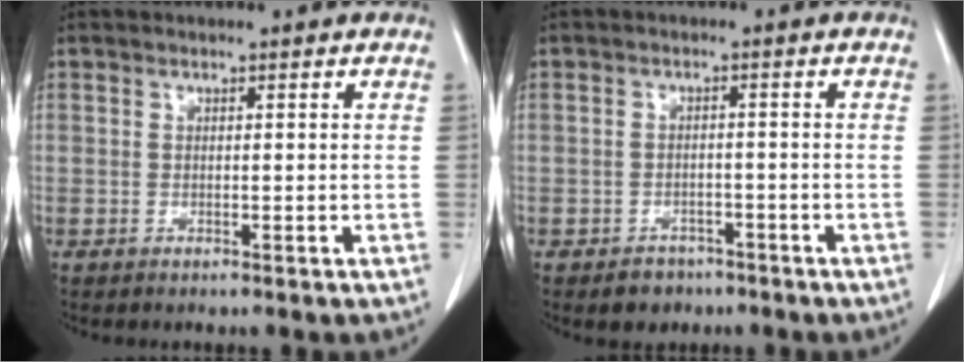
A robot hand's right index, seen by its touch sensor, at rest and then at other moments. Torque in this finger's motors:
{"motor_torque": [-0.61, -0.42, -0.24, -0.08]}